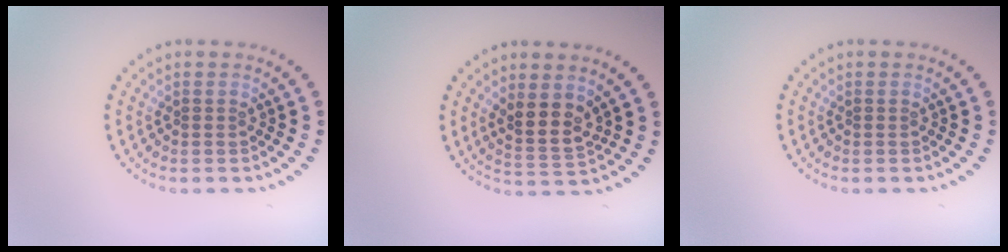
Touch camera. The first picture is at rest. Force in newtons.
{"total": 3.0, "press": 2.5, "slide": 1.6}
{"total": 0.0}